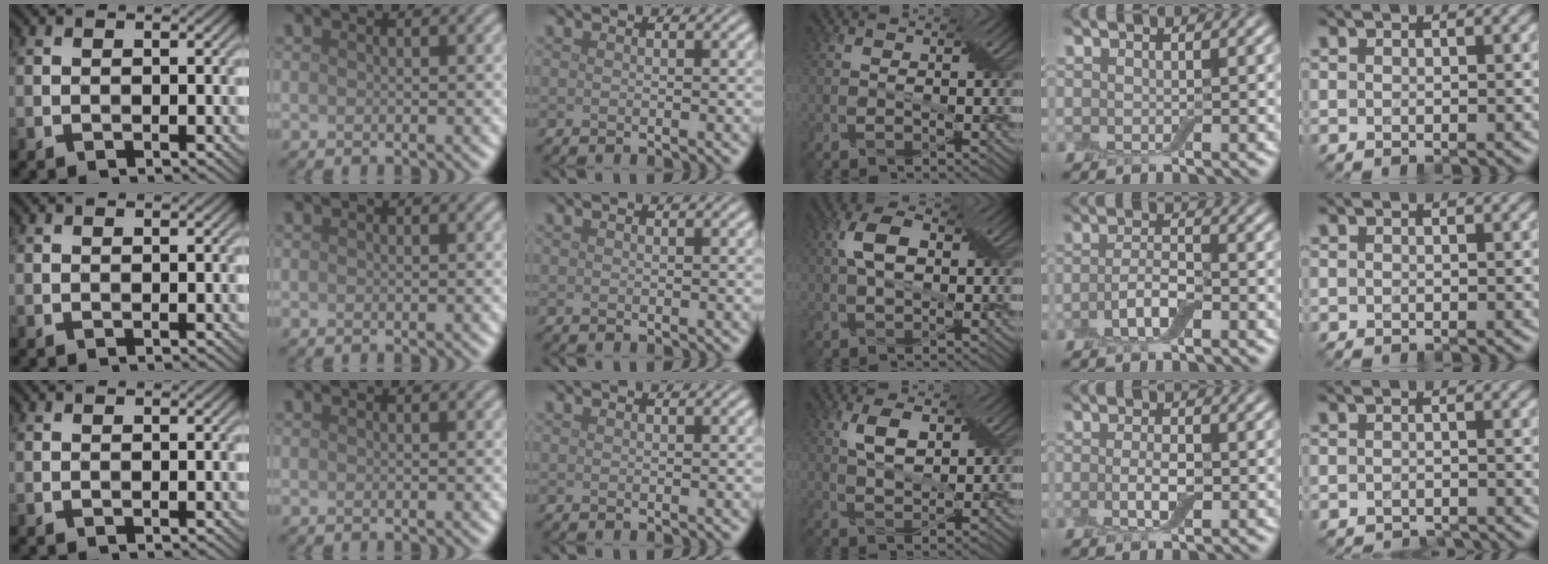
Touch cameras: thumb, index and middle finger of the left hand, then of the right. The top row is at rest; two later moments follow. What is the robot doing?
{"motion": "fold", "object": "apron"}